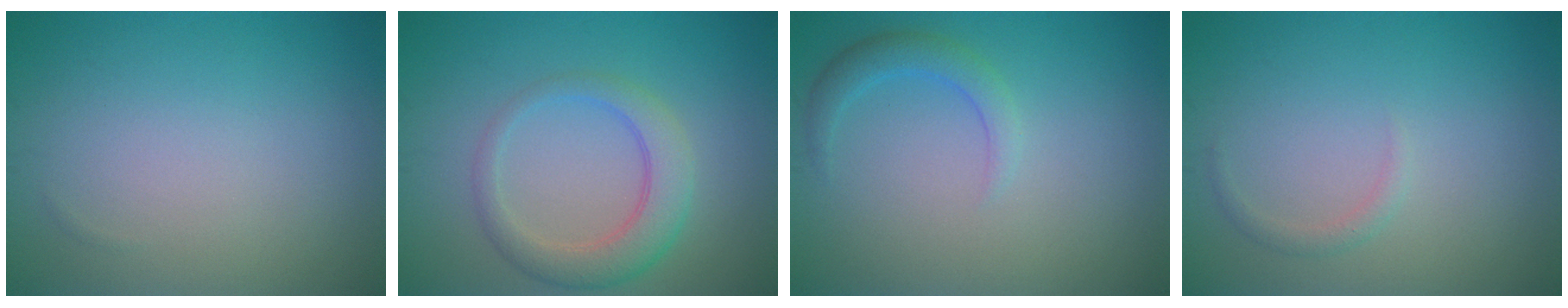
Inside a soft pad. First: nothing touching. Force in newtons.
{"total": 4.0, "press": 4.0, "slide": 0.1}
{"total": 2.1, "press": 2.1, "slide": 0.1}
{"total": 0.9, "press": 0.9, "slide": 0.0}